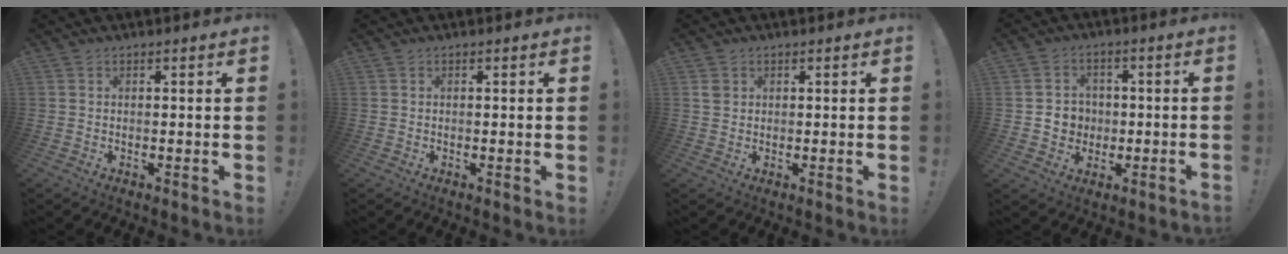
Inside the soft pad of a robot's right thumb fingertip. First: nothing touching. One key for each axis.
{"total": 0.0}
{"total": 2.1, "fx": 0.9, "fy": 1.8, "fz": 0.8, "tx": 0.000, "ty": -0.002, "tz": 0.016}
{"total": 6.2, "fx": -0.8, "fy": 6.0, "fz": 1.3, "tx": -0.011, "ty": 0.001, "tz": -0.010}